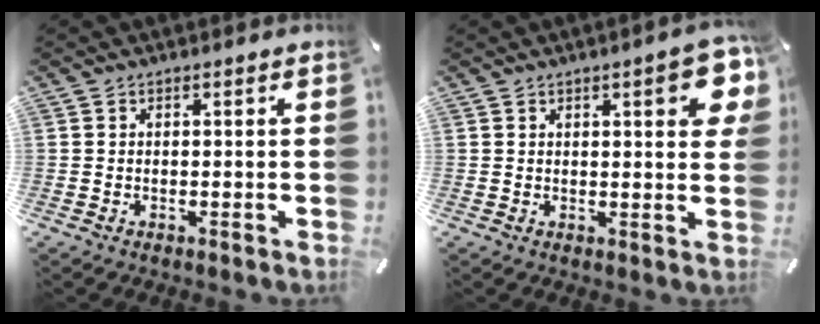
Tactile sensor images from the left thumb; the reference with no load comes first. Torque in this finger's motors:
{"motor_torque": [1.62, 1.73, 0.66, -0.68, 0.13]}